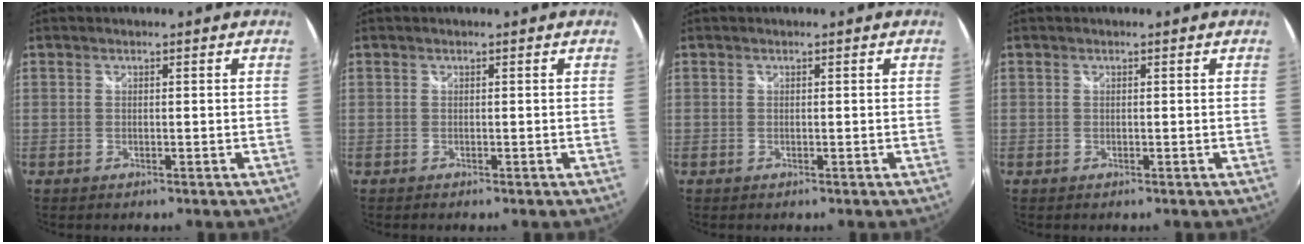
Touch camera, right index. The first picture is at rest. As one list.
[{"total": 0.0}, {"total": 0.0}, {"total": 0.0}]